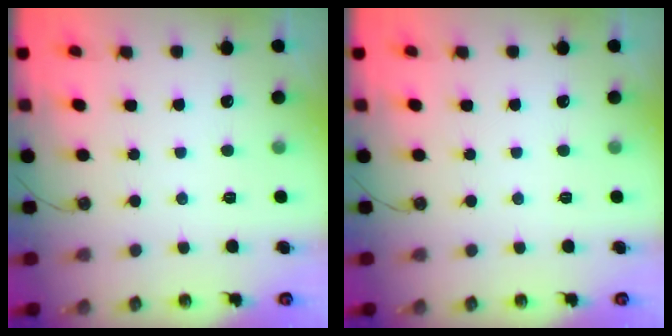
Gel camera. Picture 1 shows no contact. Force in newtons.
{"total": 0.0}